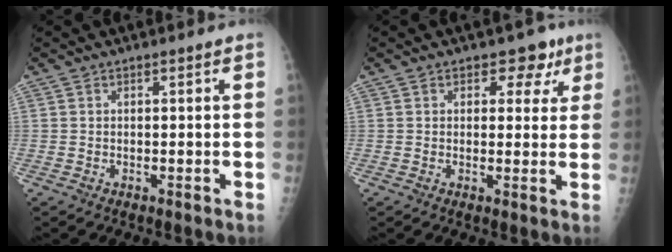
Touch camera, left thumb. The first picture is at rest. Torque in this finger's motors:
{"motor_torque": [0.05, 0.16, -0.28, -0.08, 0.01]}